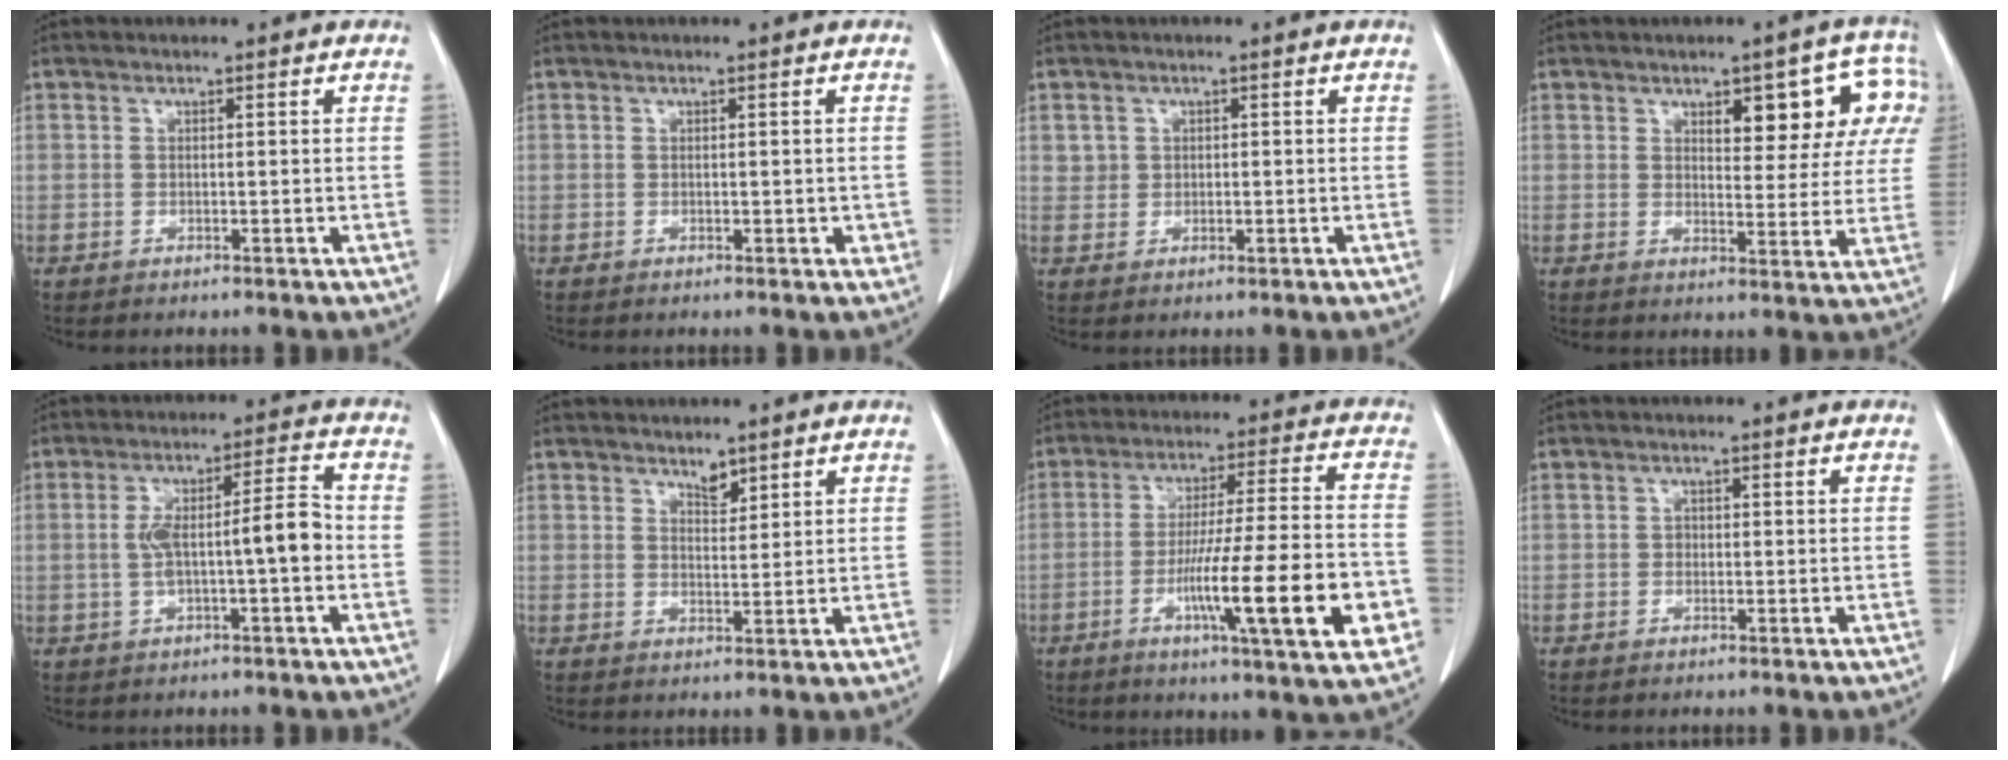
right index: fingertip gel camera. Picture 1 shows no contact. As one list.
[{"total": 1.2, "force": [-0.1, 0.8, 0.8], "torque": [-0.007, 0.000, 0.001]}, {"total": 1.8, "force": [0.6, 1.7, 0.3], "torque": [0.002, 0.002, 0.011]}, {"total": 9.8, "force": [4.4, 4.1, 7.7], "torque": [-0.077, 0.020, 0.053]}, {"total": 8.2, "force": [-1.0, 1.1, 8.0], "torque": [-0.142, 0.028, -0.013]}, {"total": 2.2, "force": [1.9, 0.8, 0.9], "torque": [-0.013, -0.007, 0.033]}, {"total": 18.4, "force": [-6.0, 0.9, 17.4], "torque": [-0.245, -0.009, -0.088]}, {"total": 0.6, "force": [0.0, 0.5, 0.3], "torque": [0.000, 0.004, -0.001]}]